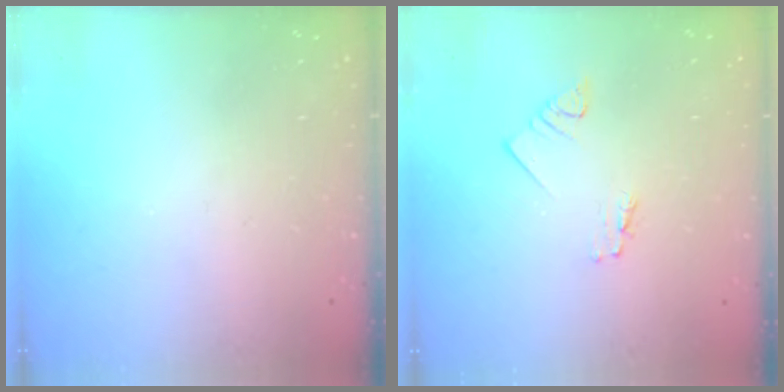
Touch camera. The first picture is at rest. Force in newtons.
{"total": 1.4, "press": 1.4, "slide": 0.1}